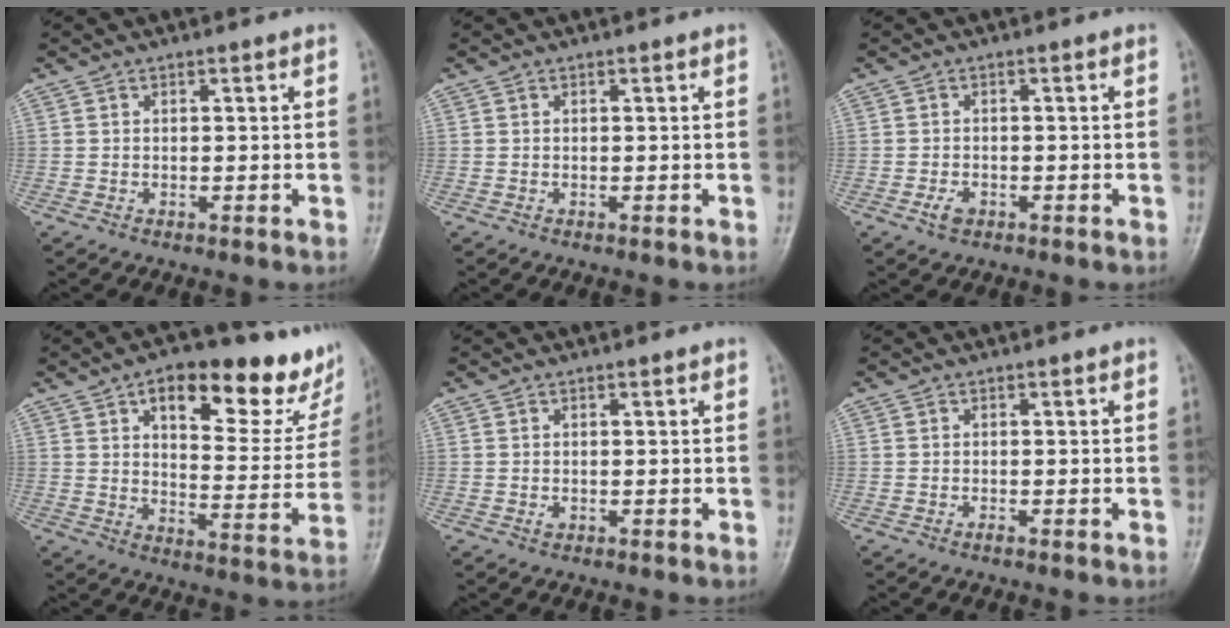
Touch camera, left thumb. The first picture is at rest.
{"total": 0.0}
{"total": 2.2, "force": [-1.1, 1.4, 1.3], "torque": [-0.026, 0.006, -0.018]}
{"total": 21.6, "force": [12.2, 8.7, 15.6], "torque": [-0.155, -0.034, 0.172]}
{"total": 0.9, "force": [-0.1, 0.6, 0.6], "torque": [-0.006, 0.004, 0.000]}
{"total": 0.6, "force": [-0.4, 0.2, 0.5], "torque": [-0.008, 0.003, -0.005]}